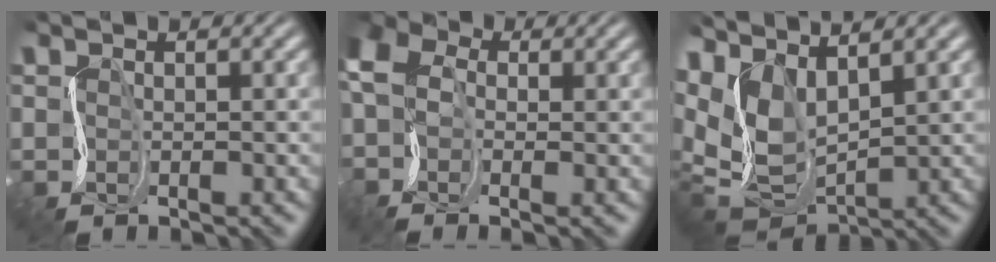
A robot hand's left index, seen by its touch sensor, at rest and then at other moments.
{"total": 6.8, "force": [-0.7, 4.6, 4.9], "torque": [-0.094, 0.016, -0.038]}
{"total": 6.7, "force": [2.1, 3.2, 5.5], "torque": [-0.125, -0.007, 0.046]}